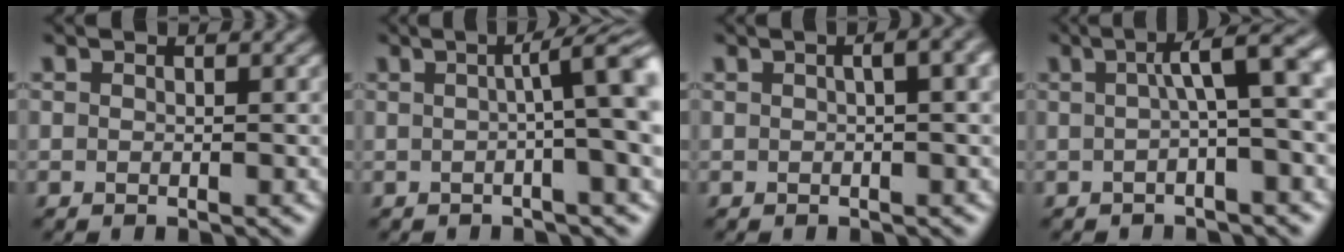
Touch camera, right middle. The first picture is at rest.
{"total": 9.6, "force": [1.3, 2.5, 9.2], "torque": [-0.094, 0.017, 0.009]}
{"total": 7.4, "force": [2.5, 3.5, 6.1], "torque": [-0.027, 0.037, 0.003]}
{"total": 7.2, "force": [0.9, 1.9, 6.9], "torque": [-0.075, 0.022, 0.007]}